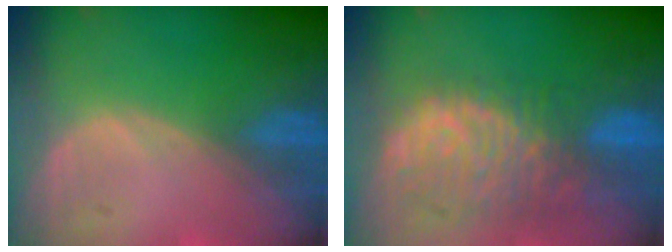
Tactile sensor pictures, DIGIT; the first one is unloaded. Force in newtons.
{"total": 11.2, "press": 9.6, "slide": 5.9}